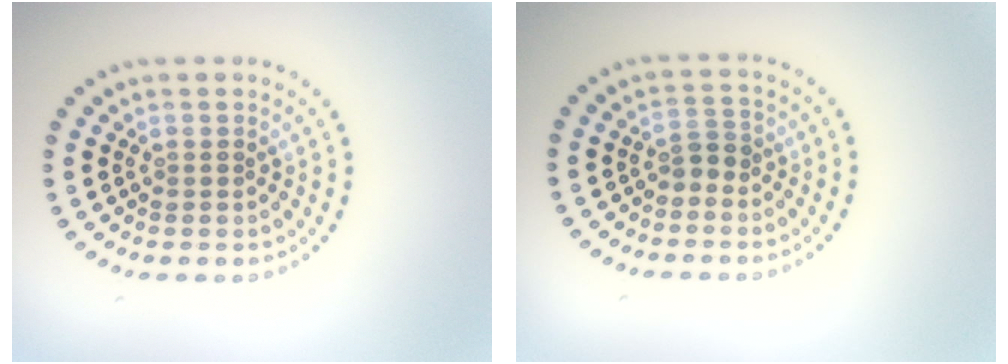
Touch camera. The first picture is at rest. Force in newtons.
{"total": 1.3, "press": 1.1, "slide": 0.7}